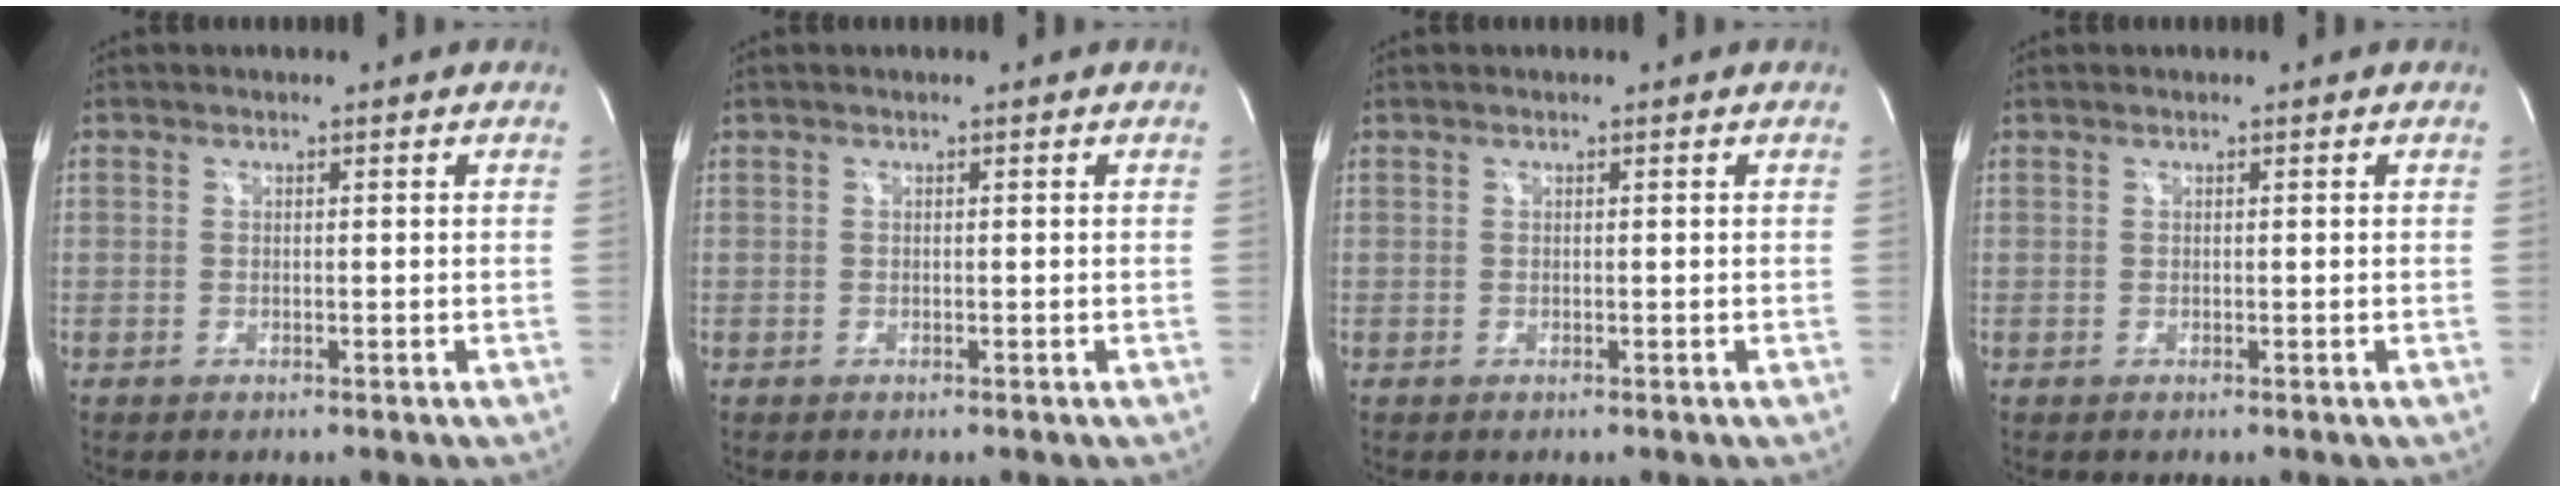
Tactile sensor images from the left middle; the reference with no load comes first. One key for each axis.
{"total": 0.0}
{"total": 0.0}
{"total": 0.0}